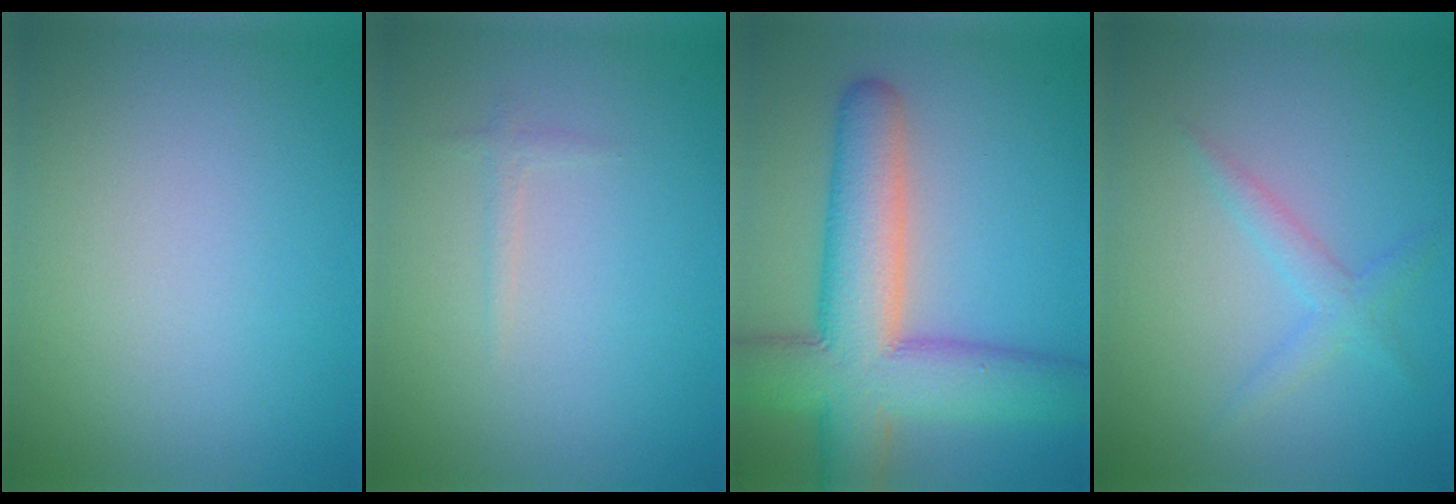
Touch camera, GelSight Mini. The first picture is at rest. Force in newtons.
{"total": 0.7, "press": 0.7, "slide": 0.1}
{"total": 10.5, "press": 10.5, "slide": 0.3}
{"total": 1.9, "press": 1.9, "slide": 0.0}